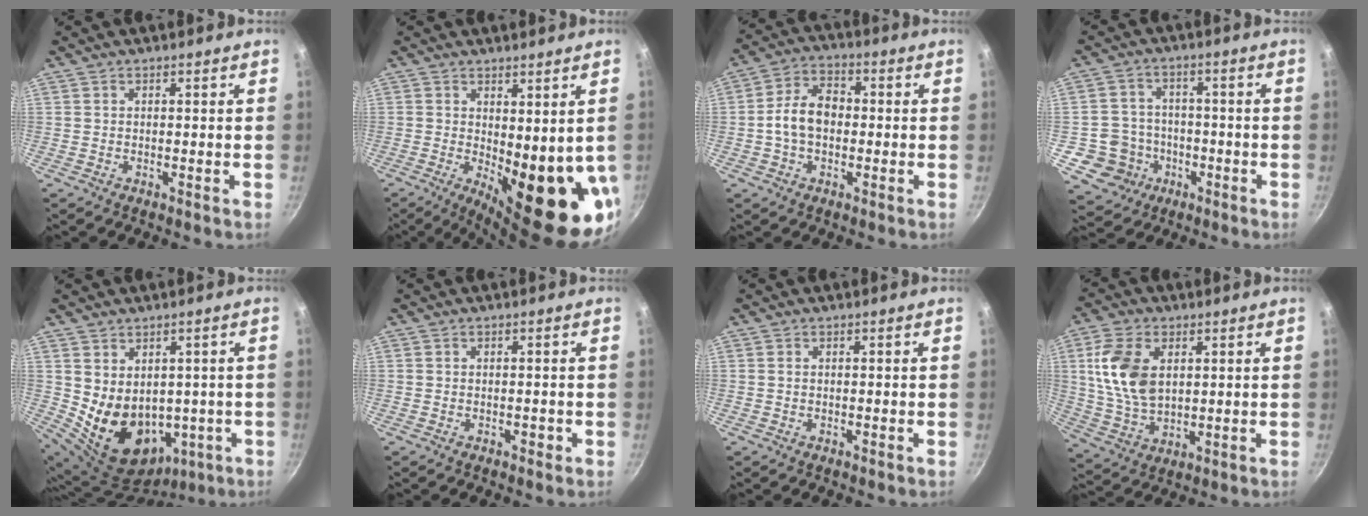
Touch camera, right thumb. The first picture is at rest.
{"total": 13.3, "force": [-0.7, 4.9, 12.3], "torque": [-0.133, -0.026, 0.005]}
{"total": 8.7, "force": [-0.7, 6.0, 6.3], "torque": [-0.093, 0.029, -0.023]}
{"total": 8.8, "force": [-3.0, 8.2, 1.6], "torque": [0.000, 0.042, -0.045]}
{"total": 14.3, "force": [0.0, 11.1, 9.1], "torque": [-0.128, -0.016, 0.041]}
{"total": 0.8, "force": [-0.4, 0.6, 0.4], "torque": [-0.002, 0.005, -0.004]}
{"total": 0.5, "force": [0.1, 0.4, 0.3], "torque": [-0.006, 0.002, 0.001]}
{"total": 12.8, "force": [3.1, 8.0, 9.5], "torque": [-0.173, -0.014, 0.065]}